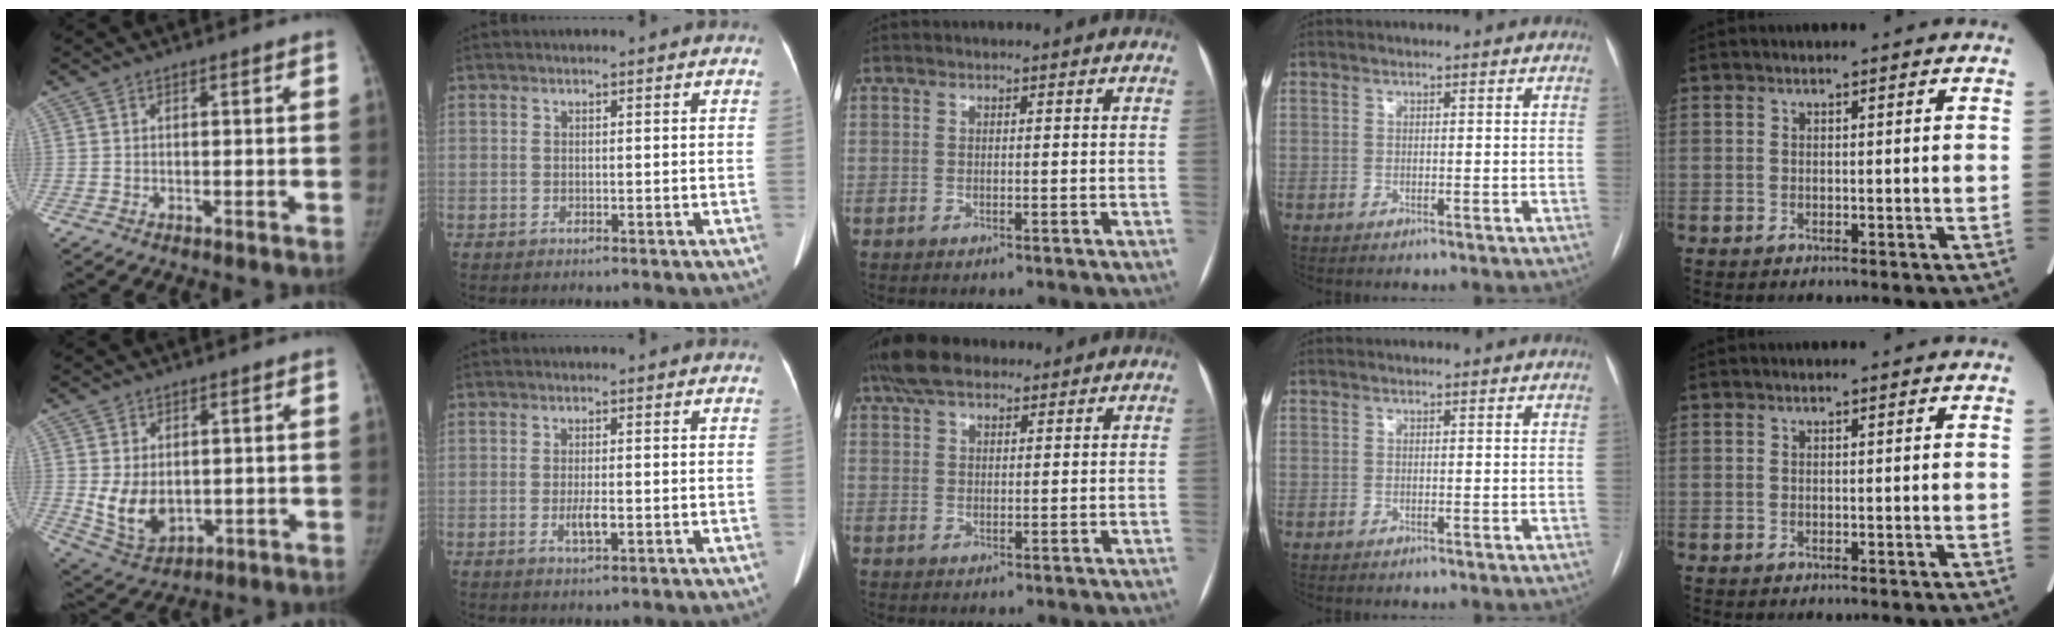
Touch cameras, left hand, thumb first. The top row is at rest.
{"thumb": {"total": 8.2, "force": [0.1, 5.8, 5.7], "torque": [-0.086, -0.017, 0.024]}, "index": {"total": 2.7, "force": [-0.8, 0.6, 2.5], "torque": [-0.050, -0.001, -0.011]}, "middle": {"total": 7.4, "force": [5.6, 3.0, 3.7], "torque": [-0.073, 0.034, 0.103]}}